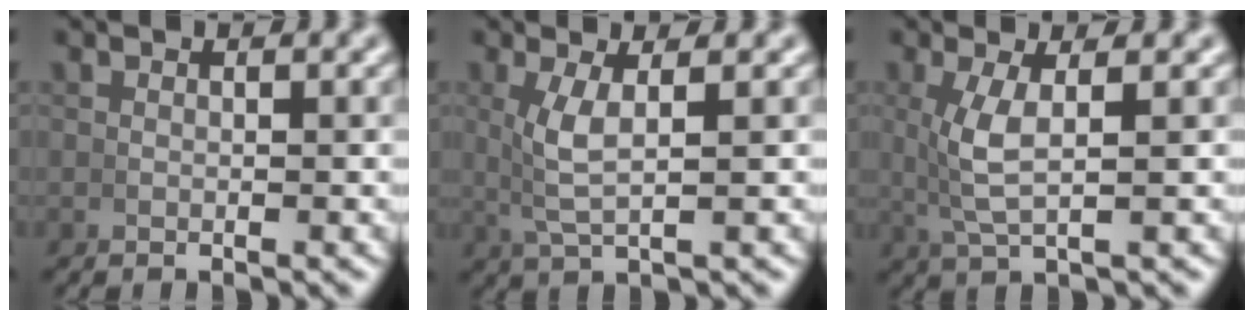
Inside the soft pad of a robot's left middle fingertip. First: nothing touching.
{"total": 3.4, "force": [0.9, 0.7, 3.2], "torque": [-0.072, -0.001, 0.023]}
{"total": 3.7, "force": [0.8, 0.9, 3.5], "torque": [-0.079, -0.001, 0.023]}